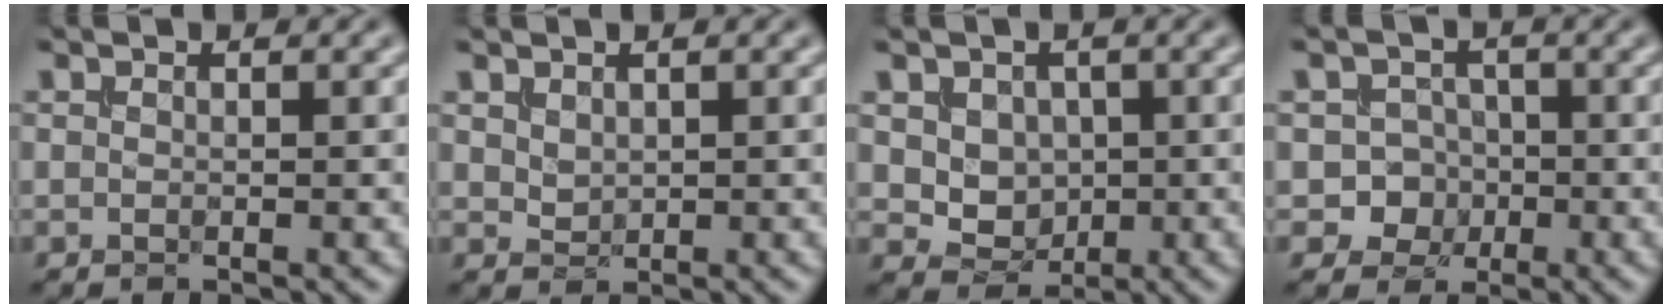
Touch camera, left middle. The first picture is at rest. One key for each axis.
{"total": 1.0, "fx": 0.6, "fy": 0.7, "fz": 0.5, "tx": -0.014, "ty": -0.003, "tz": 0.018}
{"total": 3.4, "fx": 0.5, "fy": 2.9, "fz": 1.8, "tx": -0.038, "ty": -0.013, "tz": 0.018}
{"total": 4.4, "fx": -1.5, "fy": 4.0, "fz": 1.0, "tx": 0.014, "ty": 0.006, "tz": -0.042}